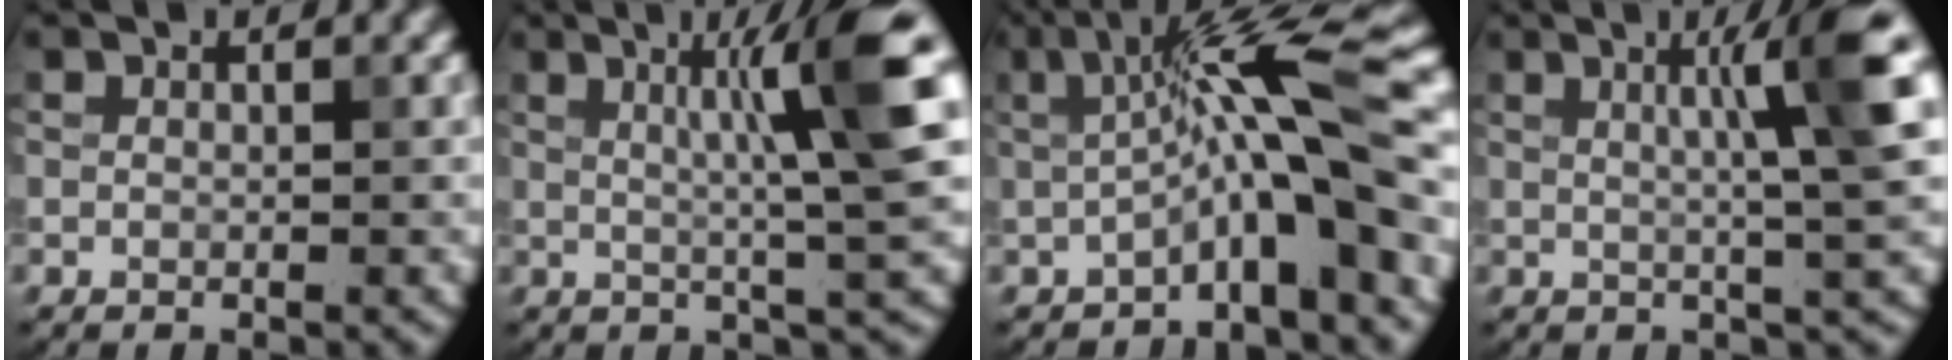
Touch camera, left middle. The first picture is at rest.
{"total": 8.1, "force": [2.1, 0.8, 7.8], "torque": [-0.108, 0.014, 0.034]}
{"total": 8.7, "force": [-0.6, 1.3, 8.6], "torque": [-0.122, 0.023, -0.016]}
{"total": 7.0, "force": [1.8, 0.8, 6.7], "torque": [-0.087, 0.017, 0.027]}